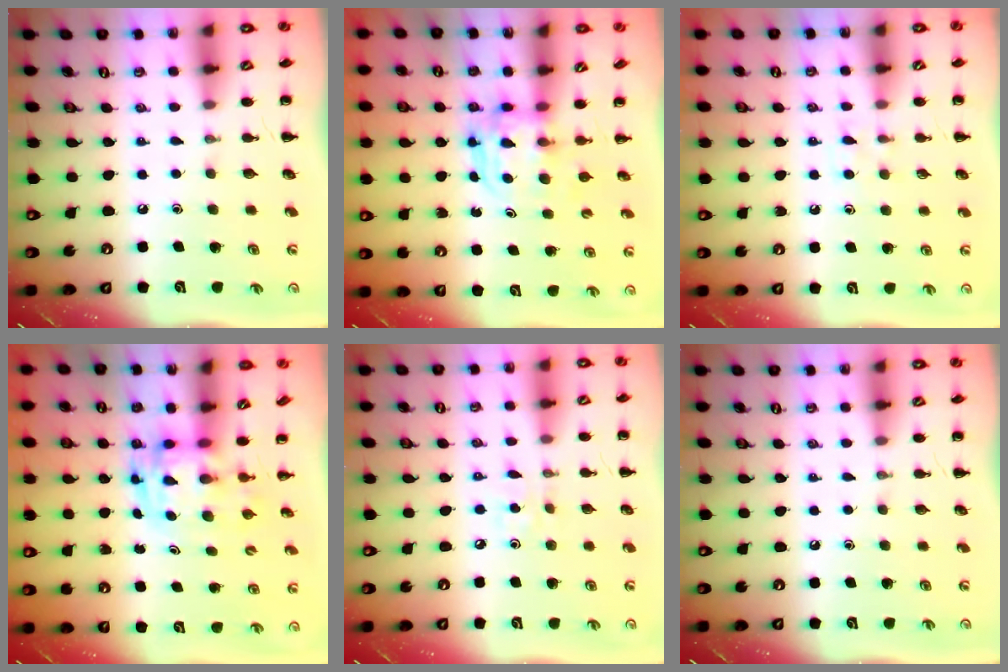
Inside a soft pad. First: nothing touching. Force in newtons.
{"total": 3.7, "press": 3.7, "slide": 0.2}
{"total": 4.4, "press": 4.1, "slide": 1.6}
{"total": 2.8, "press": 2.7, "slide": 0.6}
{"total": 2.0, "press": 1.9, "slide": 0.6}
{"total": 0.0}